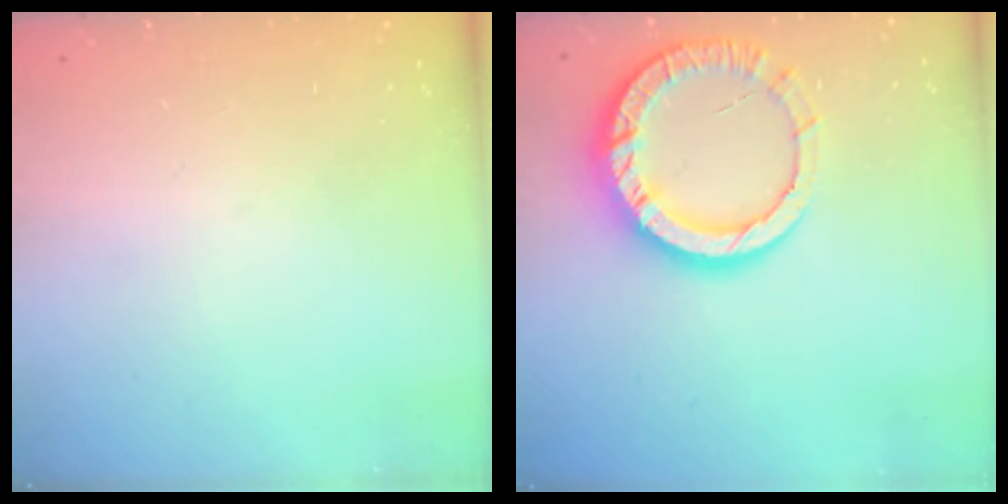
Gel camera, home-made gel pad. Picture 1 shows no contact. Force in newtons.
{"total": 13.0, "press": 12.9, "slide": 1.3}